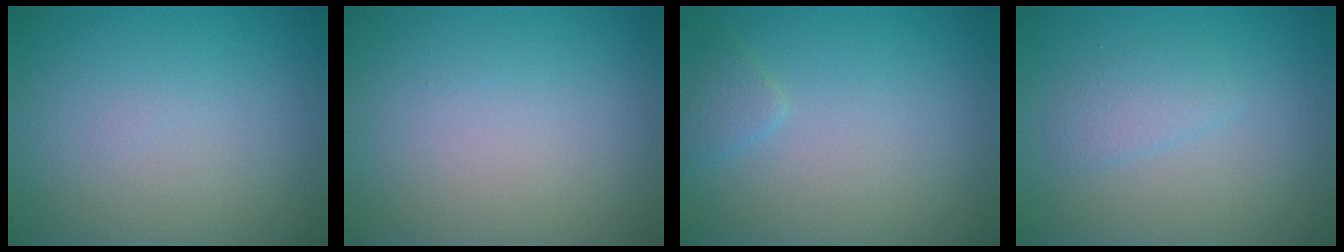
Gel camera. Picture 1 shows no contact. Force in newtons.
{"total": 0.0}
{"total": 1.2, "press": 1.2, "slide": 0.1}
{"total": 1.6, "press": 1.6, "slide": 0.0}